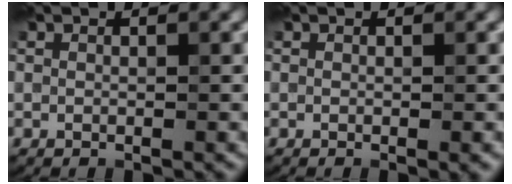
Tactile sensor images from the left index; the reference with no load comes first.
{"total": 0.8, "force": [-0.1, 0.2, 0.7], "torque": [-0.009, -0.002, 0.000]}